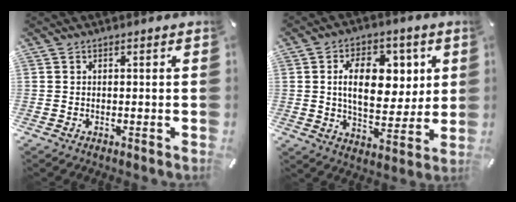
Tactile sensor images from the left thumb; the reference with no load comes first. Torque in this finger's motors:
{"motor_torque": [0.51, 0.61, 0.85, -0.70, 0.46]}